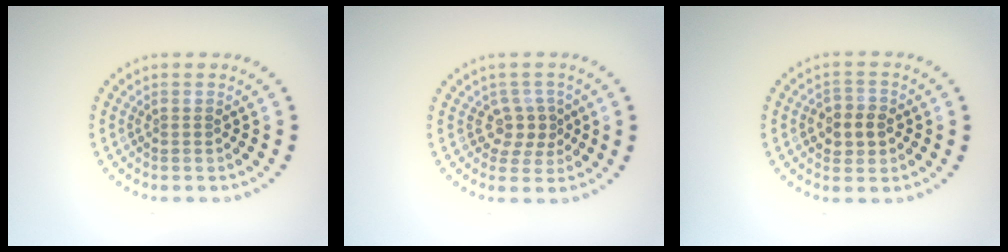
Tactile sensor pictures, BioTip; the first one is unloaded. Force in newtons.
{"total": 2.3, "press": 1.8, "slide": 1.3}
{"total": 2.8, "press": 2.8, "slide": 0.4}